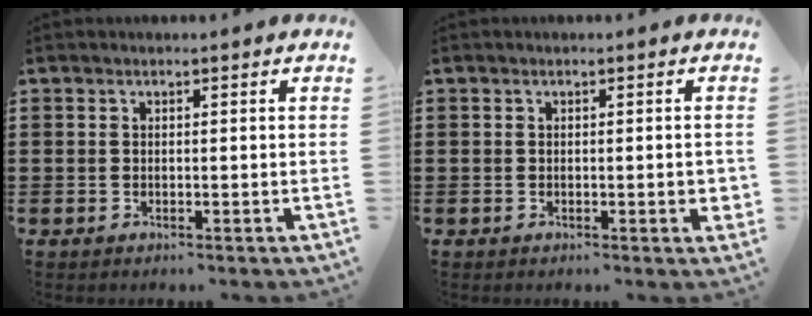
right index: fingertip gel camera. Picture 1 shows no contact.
{"total": 2.1, "force": [-0.2, 0.4, 2.1], "torque": [-0.034, -0.002, -0.003]}